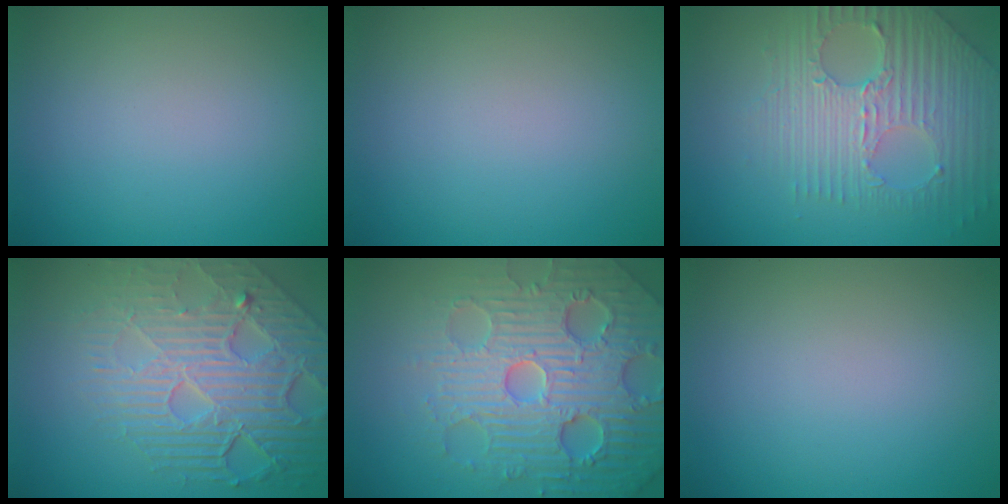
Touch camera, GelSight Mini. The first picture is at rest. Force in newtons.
{"total": 0.0}
{"total": 7.6, "press": 5.1, "slide": 5.6}
{"total": 8.5, "press": 5.8, "slide": 6.2}
{"total": 7.8, "press": 7.7, "slide": 1.7}
{"total": 0.0}